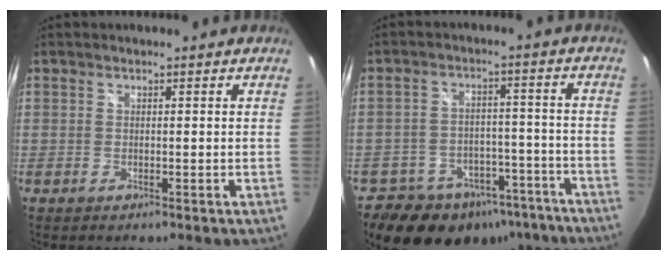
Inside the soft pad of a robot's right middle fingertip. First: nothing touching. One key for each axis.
{"total": 18.7, "fx": -13.5, "fy": 11.1, "fz": 6.7, "tx": -0.141, "ty": 0.027, "tz": -0.169}